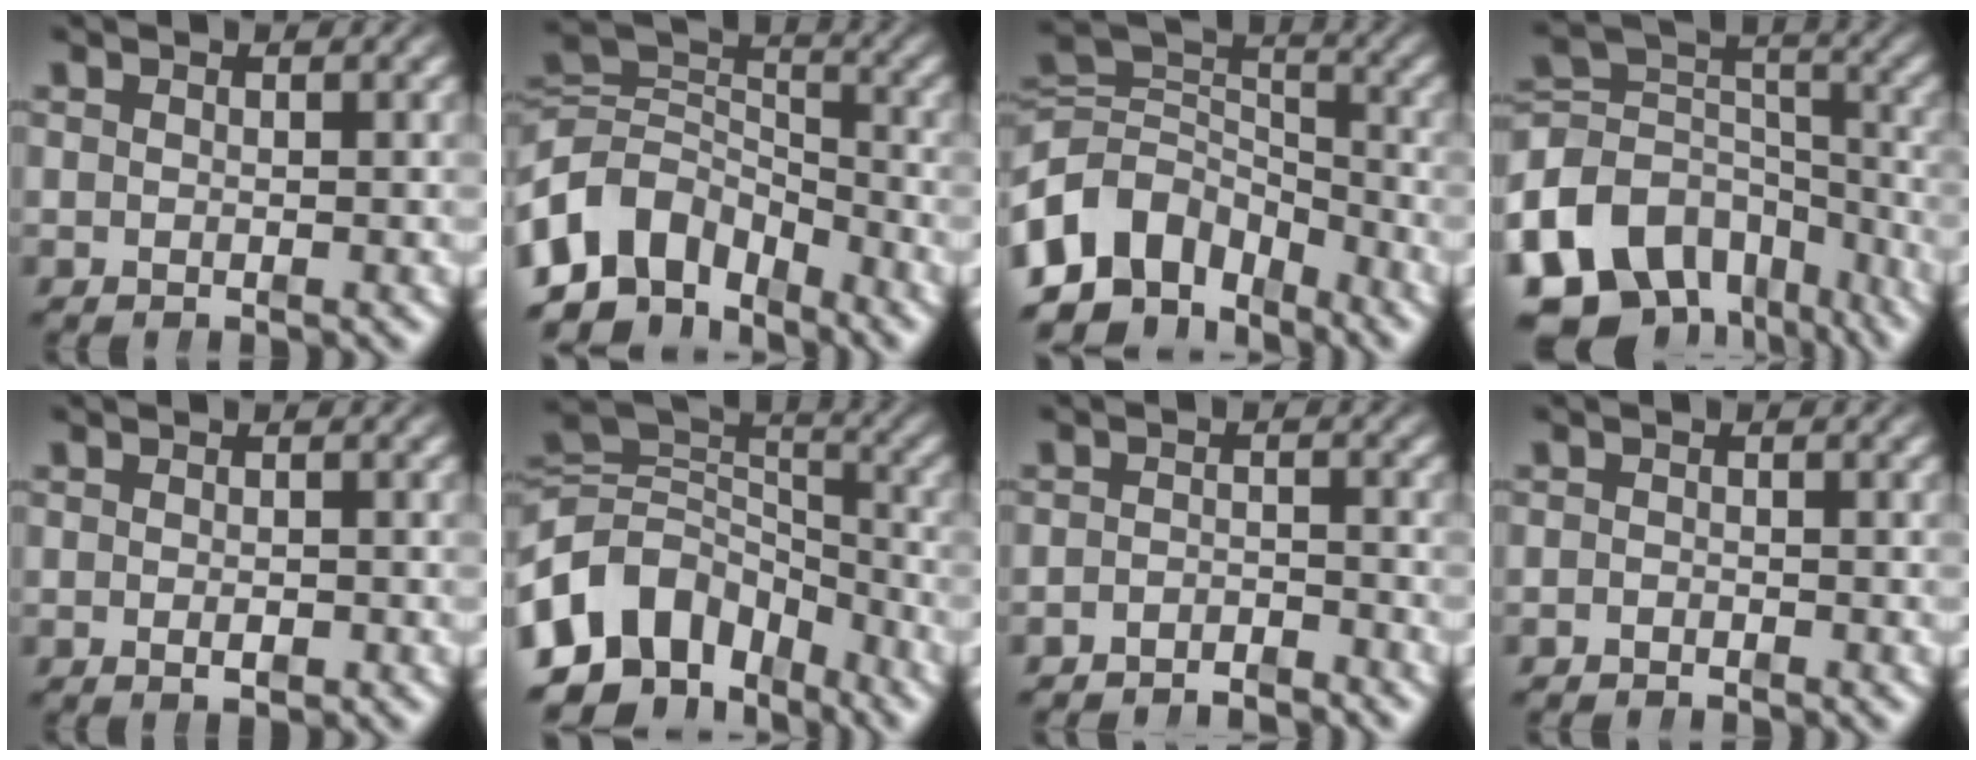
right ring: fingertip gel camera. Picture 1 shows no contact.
{"total": 12.5, "force": [-3.1, 9.8, 7.2], "torque": [-0.150, -0.051, -0.042]}
{"total": 13.2, "force": [-2.9, 10.5, 7.5], "torque": [-0.156, -0.051, -0.039]}
{"total": 12.6, "force": [-3.8, 9.6, 7.2], "torque": [-0.162, -0.052, -0.050]}
{"total": 1.1, "force": [-0.5, 0.6, 0.9], "torque": [-0.017, -0.004, -0.007]}
{"total": 15.8, "force": [-3.2, 13.0, 8.3], "torque": [-0.179, -0.047, -0.052]}
{"total": 3.1, "force": [-3.0, 0.6, 0.1], "torque": [0.002, -0.013, -0.049]}
{"total": 1.0, "force": [-0.9, 0.0, -0.2], "torque": [0.001, -0.010, -0.014]}